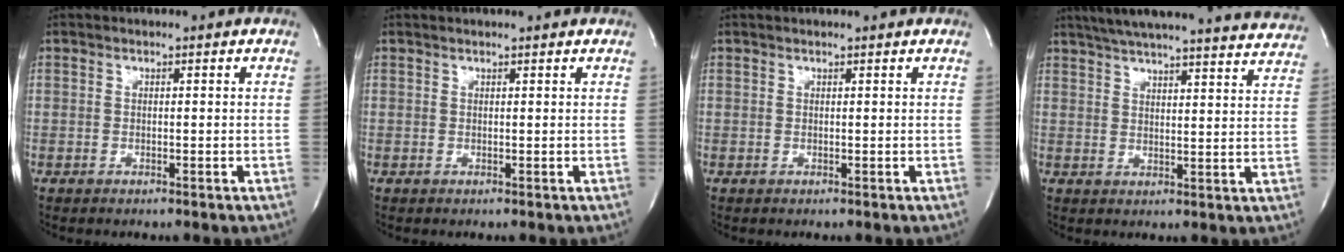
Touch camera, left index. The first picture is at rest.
{"total": 2.1, "force": [2.0, 0.0, 0.6], "torque": [-0.010, 0.011, 0.023]}
{"total": 1.3, "force": [1.3, -0.1, 0.4], "torque": [-0.009, 0.008, 0.016]}
{"total": 27.8, "force": [25.6, 2.6, 10.6], "torque": [-0.175, -0.040, 0.313]}